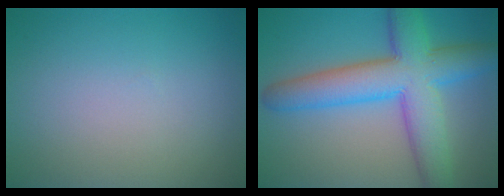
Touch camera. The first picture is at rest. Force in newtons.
{"total": 9.3, "press": 9.3, "slide": 0.4}